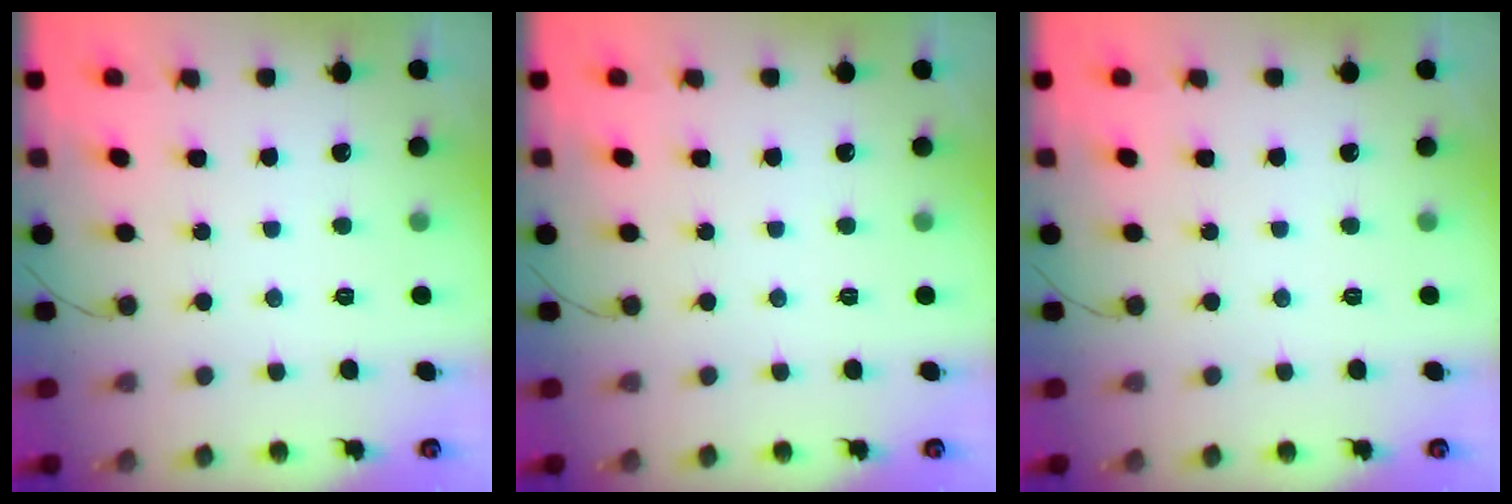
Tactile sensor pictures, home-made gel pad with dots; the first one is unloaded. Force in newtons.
{"total": 0.0}
{"total": 0.0}